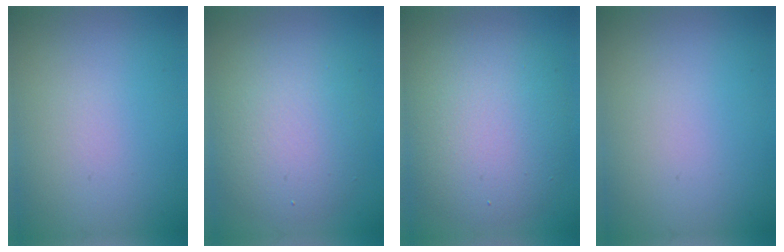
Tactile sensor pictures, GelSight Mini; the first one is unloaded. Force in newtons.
{"total": 5.6, "press": 5.6, "slide": 0.2}
{"total": 7.6, "press": 7.6, "slide": 0.4}
{"total": 0.0}